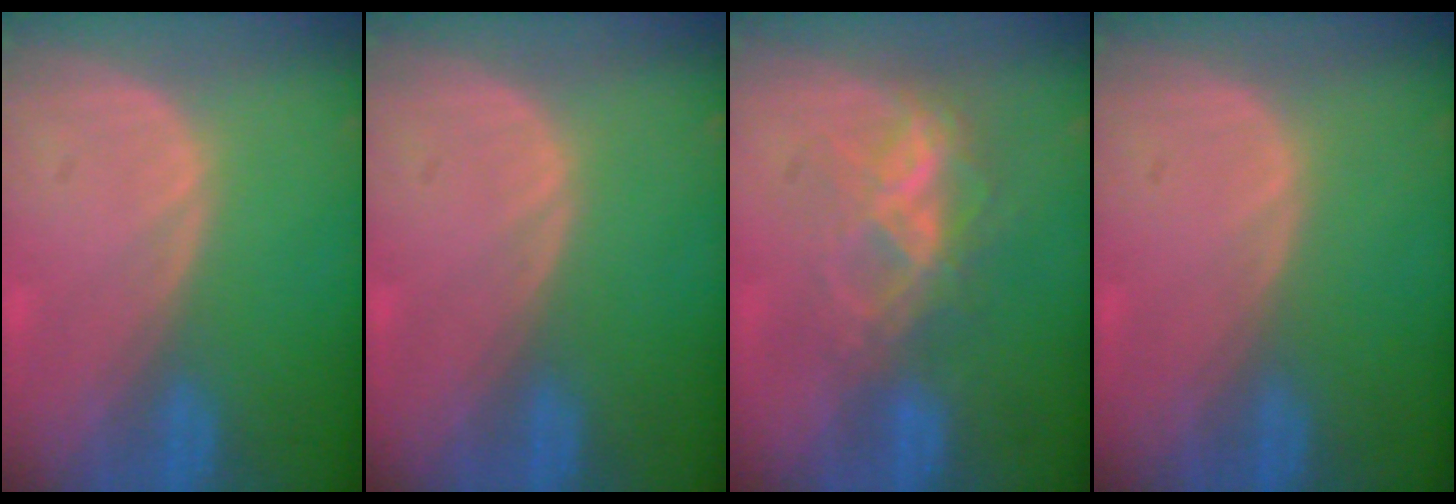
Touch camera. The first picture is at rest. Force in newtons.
{"total": 0.0}
{"total": 7.2, "press": 6.1, "slide": 3.8}
{"total": 0.0}